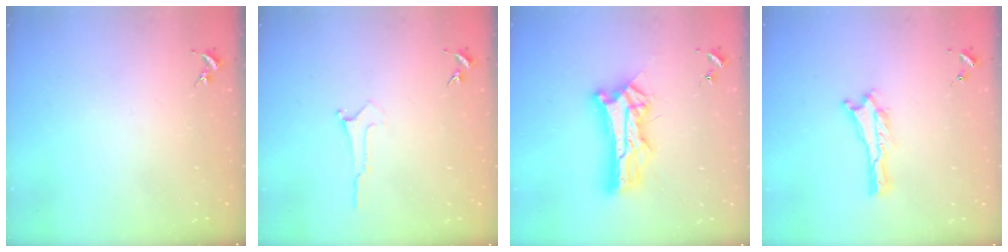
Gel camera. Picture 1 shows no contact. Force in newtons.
{"total": 0.0}
{"total": 11.7, "press": 11.6, "slide": 1.0}
{"total": 0.0}